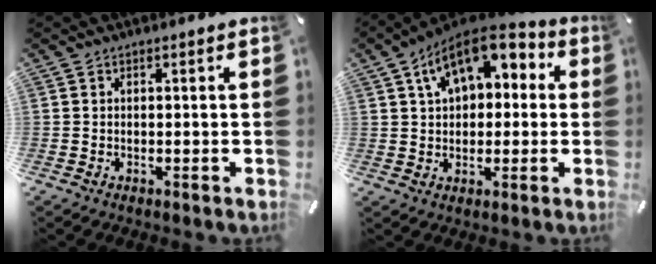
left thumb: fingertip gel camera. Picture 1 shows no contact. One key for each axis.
{"total": 12.0, "fx": 5.8, "fy": 7.9, "fz": 6.8, "tx": -0.112, "ty": -0.020, "tz": 0.108}